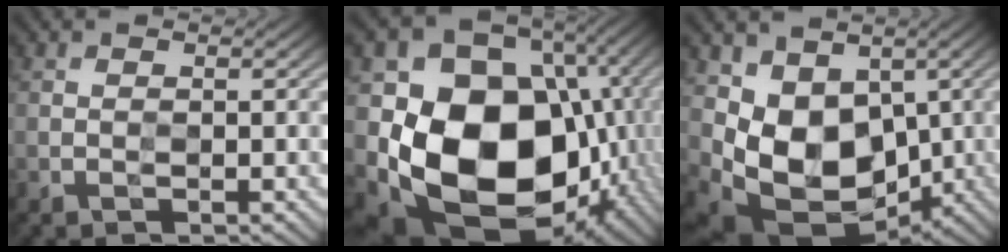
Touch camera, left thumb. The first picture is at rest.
{"total": 19.7, "force": [-3.3, 15.3, 12.0], "torque": [-0.236, -0.063, -0.036]}
{"total": 10.6, "force": [0.8, 7.9, 7.1], "torque": [-0.155, -0.043, 0.022]}